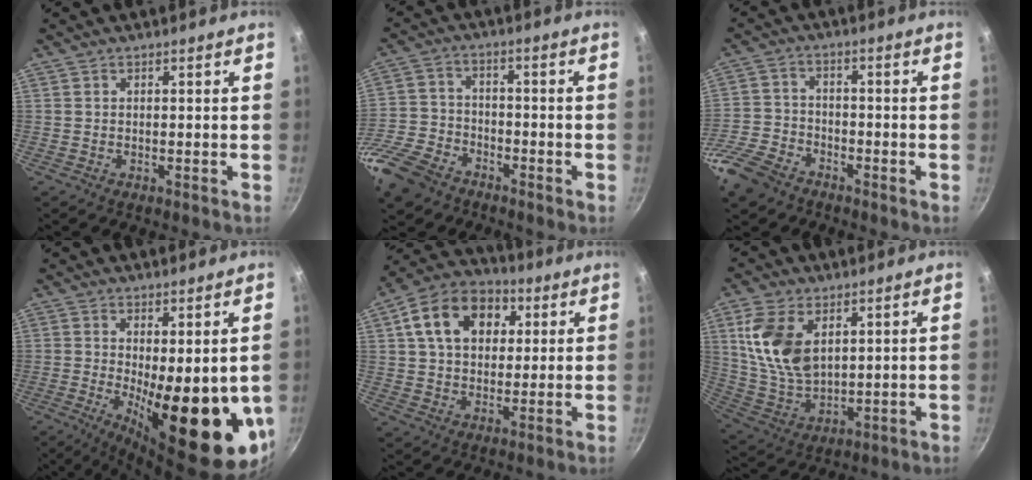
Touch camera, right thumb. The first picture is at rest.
{"total": 12.1, "force": [-7.7, 7.5, 5.5], "torque": [-0.113, 0.043, -0.158]}
{"total": 9.2, "force": [-6.0, 5.6, 4.1], "torque": [-0.077, 0.040, -0.126]}
{"total": 19.1, "force": [-2.1, 6.7, 17.8], "torque": [-0.221, -0.036, -0.014]}
{"total": 15.2, "force": [4.7, 10.9, 9.5], "torque": [-0.140, 0.016, 0.064]}
{"total": 13.4, "force": [4.6, 8.0, 9.7], "torque": [-0.179, -0.025, 0.102]}